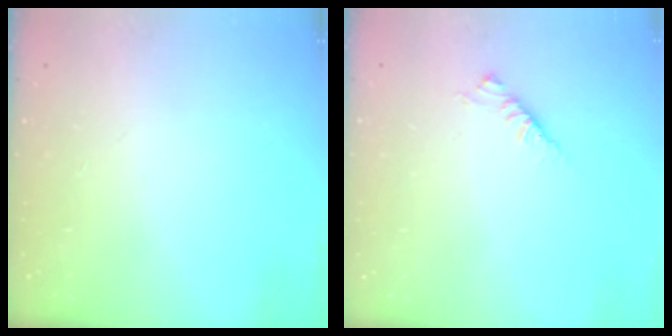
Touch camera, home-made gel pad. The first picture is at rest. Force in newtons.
{"total": 2.9, "press": 2.8, "slide": 0.7}